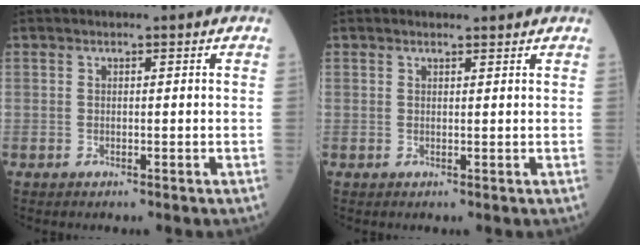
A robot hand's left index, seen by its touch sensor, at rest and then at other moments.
{"total": 0.8, "force": [0.8, 0.2, 0.1], "torque": [-0.011, 0.001, 0.012]}